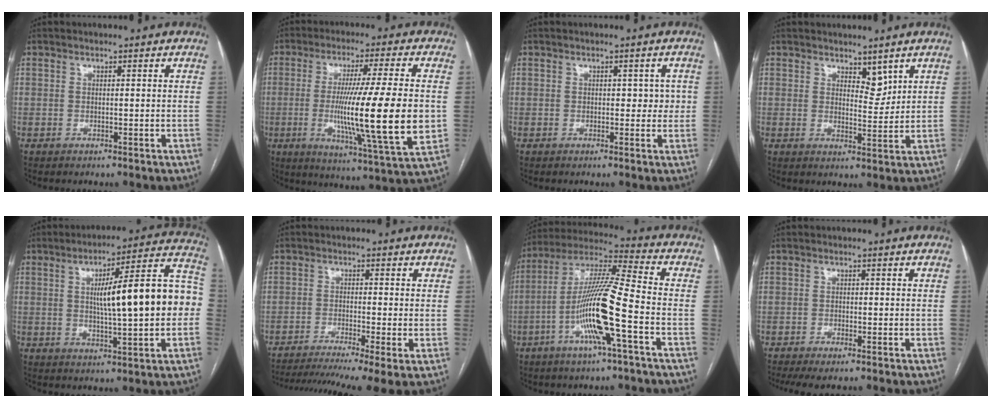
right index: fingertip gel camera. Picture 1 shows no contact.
{"total": 19.2, "force": [-1.5, -0.4, 19.1], "torque": [-0.314, -0.025, -0.029]}
{"total": 2.7, "force": [0.2, 1.8, 2.0], "torque": [-0.016, 0.013, 0.002]}
{"total": 3.4, "force": [2.4, 1.5, 1.8], "torque": [-0.025, -0.009, 0.045]}
{"total": 17.1, "force": [0.4, 2.3, 17.0], "torque": [-0.239, 0.041, 0.007]}
{"total": 12.8, "force": [-9.1, 0.4, 9.0], "torque": [-0.140, -0.018, -0.144]}
{"total": 15.3, "force": [-4.8, 0.0, 14.5], "torque": [-0.286, 0.001, -0.097]}
{"total": 3.2, "force": [-2.3, 0.7, 2.2], "torque": [-0.037, -0.008, -0.039]}